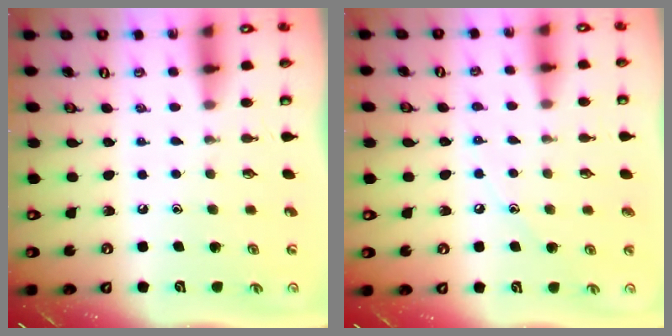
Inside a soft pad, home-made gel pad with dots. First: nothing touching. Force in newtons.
{"total": 4.7, "press": 4.7, "slide": 0.6}